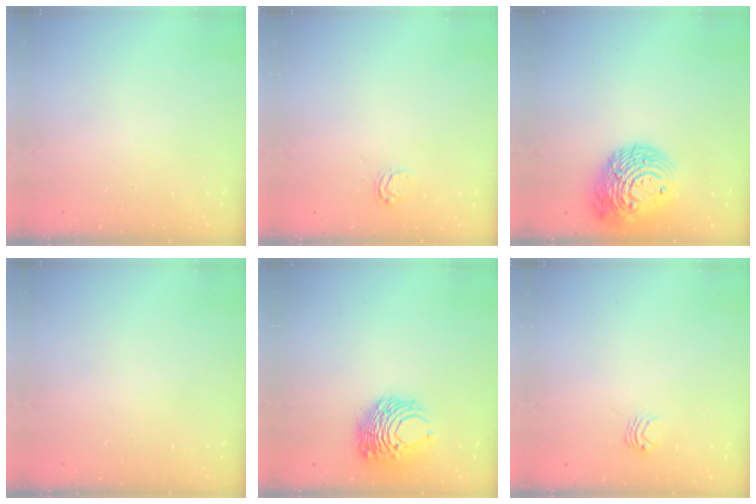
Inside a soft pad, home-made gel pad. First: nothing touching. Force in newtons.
{"total": 4.4, "press": 4.3, "slide": 0.4}
{"total": 17.3, "press": 17.1, "slide": 2.2}
{"total": 0.0}
{"total": 10.2, "press": 10.2, "slide": 0.7}
{"total": 3.0, "press": 3.0, "slide": 0.3}